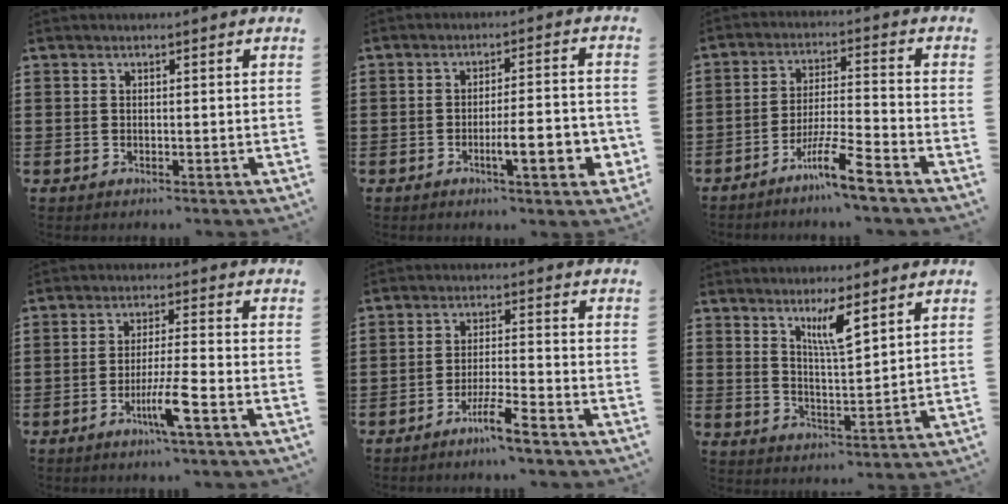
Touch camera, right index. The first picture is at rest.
{"total": 7.2, "force": [-2.5, 1.4, 6.6], "torque": [-0.097, -0.006, -0.041]}
{"total": 7.8, "force": [-5.7, 0.1, 5.3], "torque": [-0.105, -0.003, -0.109]}
{"total": 5.9, "force": [-3.0, -0.2, 5.1], "torque": [-0.096, -0.014, -0.055]}
{"total": 5.2, "force": [-4.0, -0.2, 3.4], "torque": [-0.070, -0.007, -0.075]}
{"total": 5.5, "force": [3.6, 0.7, 4.1], "torque": [-0.074, -0.006, 0.058]}